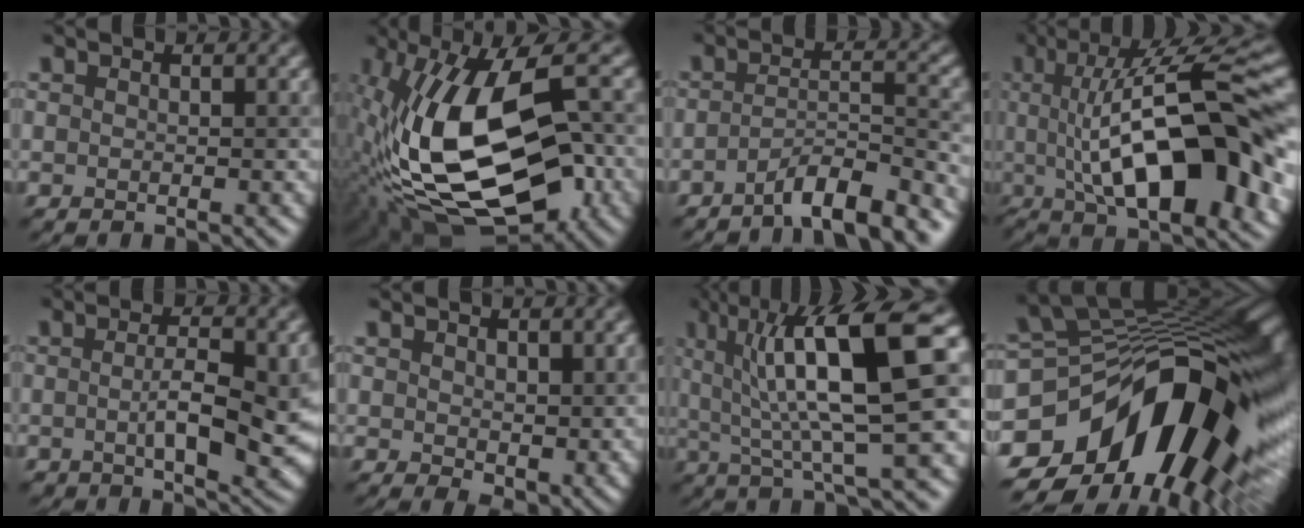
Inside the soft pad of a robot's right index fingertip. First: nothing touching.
{"total": 16.8, "force": [-2.2, 8.8, 14.2], "torque": [-0.260, 0.000, -0.041]}
{"total": 6.1, "force": [-4.6, 1.2, 3.9], "torque": [-0.055, 0.008, -0.077]}
{"total": 16.2, "force": [0.2, 5.0, 15.4], "torque": [-0.212, 0.018, -0.002]}
{"total": 6.3, "force": [-0.4, 2.0, 6.0], "torque": [-0.105, -0.009, -0.003]}
{"total": 4.3, "force": [1.1, 2.7, 3.1], "torque": [-0.055, -0.016, 0.027]}
{"total": 12.5, "force": [3.3, 3.0, 11.7], "torque": [-0.181, 0.012, 0.056]}
{"total": 17.8, "force": [-5.3, 9.7, 13.9], "torque": [-0.222, 0.001, -0.090]}